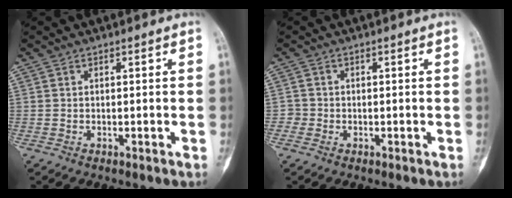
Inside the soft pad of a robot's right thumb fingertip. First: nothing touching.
{"total": 1.4, "force": [-0.5, 1.3, -0.1], "torque": [0.013, 0.008, -0.015]}